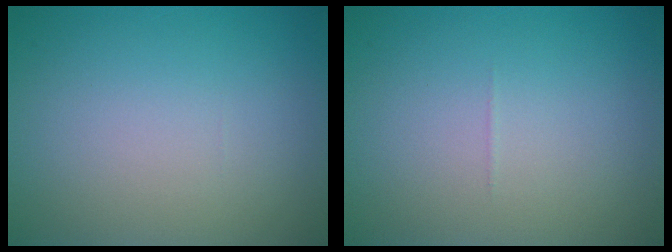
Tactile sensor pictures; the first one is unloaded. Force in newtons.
{"total": 0.0}